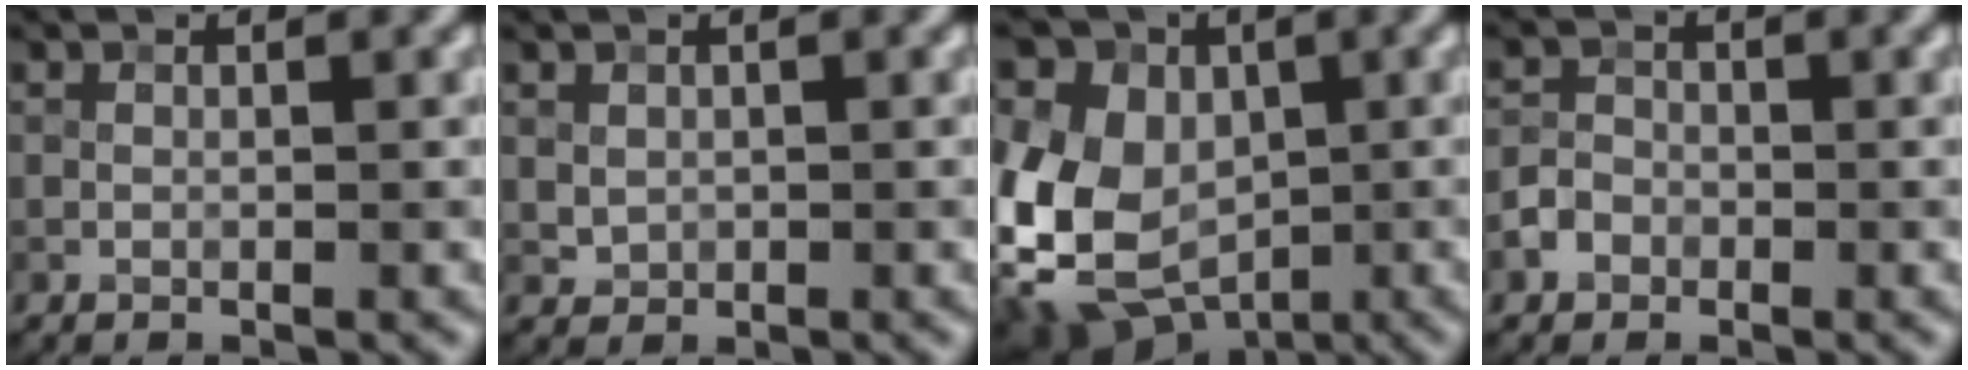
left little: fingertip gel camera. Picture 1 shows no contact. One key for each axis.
{"total": 0.9, "fx": 0.4, "fy": 0.8, "fz": 0.2, "tx": -0.006, "ty": -0.001, "tz": 0.014}
{"total": 13.2, "fx": -1.0, "fy": 10.7, "fz": 7.6, "tx": -0.158, "ty": 0.010, "tz": -0.045}
{"total": 1.9, "fx": -0.9, "fy": 1.5, "fz": 0.6, "tx": -0.007, "ty": 0.003, "tz": -0.021}